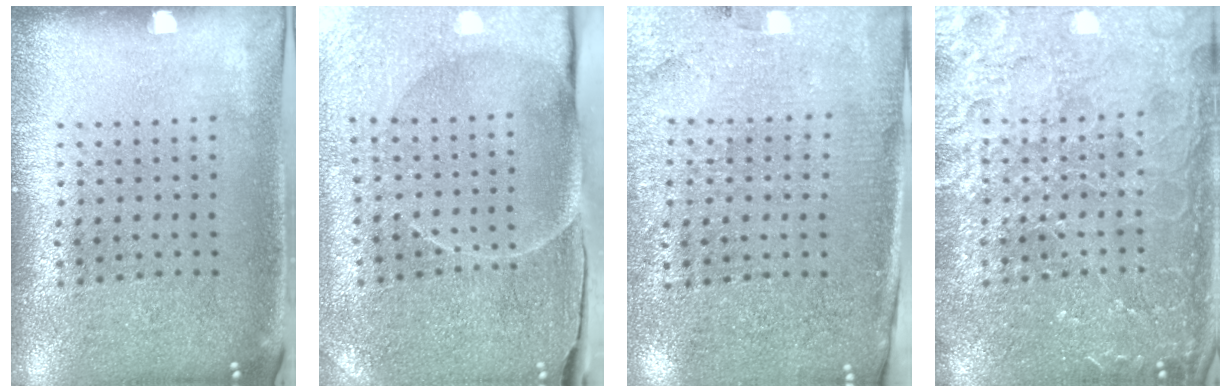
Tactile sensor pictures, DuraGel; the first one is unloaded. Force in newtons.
{"total": 3.8, "press": 3.7, "slide": 0.7}
{"total": 3.1, "press": 2.9, "slide": 1.0}
{"total": 6.6, "press": 6.6, "slide": 0.9}